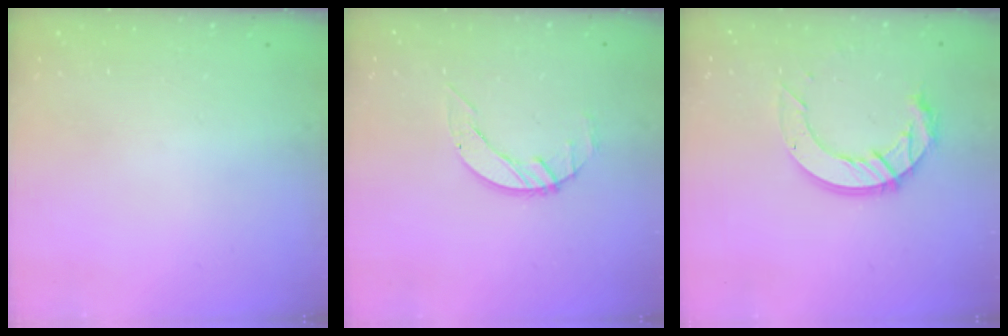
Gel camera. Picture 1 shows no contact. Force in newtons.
{"total": 3.3, "press": 3.3, "slide": 0.4}
{"total": 12.3, "press": 12.2, "slide": 1.2}